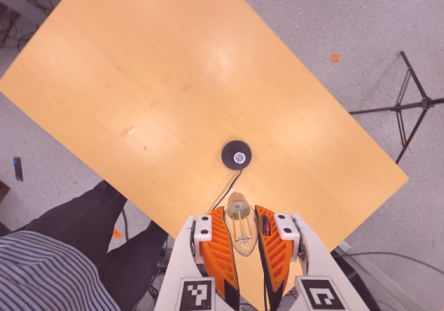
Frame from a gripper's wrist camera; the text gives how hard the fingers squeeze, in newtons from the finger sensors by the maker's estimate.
{"total": 21.9, "left": 27.0, "right": 16.9}